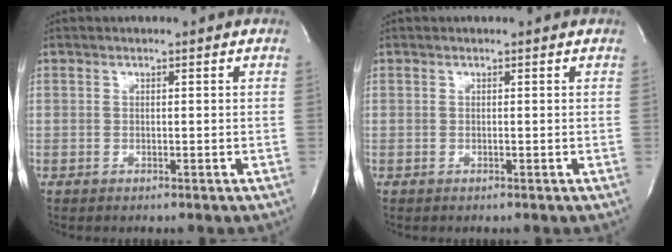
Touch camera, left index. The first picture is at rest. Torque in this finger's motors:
{"motor_torque": [0.14, -0.07, -0.02, 0.00]}